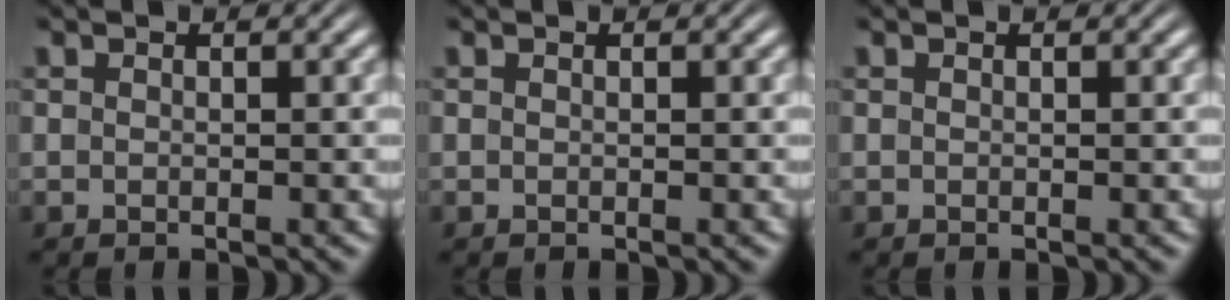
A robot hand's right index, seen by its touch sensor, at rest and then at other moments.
{"total": 0.0}
{"total": 0.0}